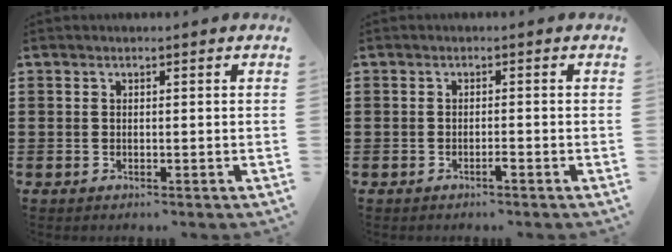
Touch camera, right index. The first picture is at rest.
{"total": 1.1, "force": [-0.8, 0.1, 0.8], "torque": [-0.015, -0.003, -0.014]}